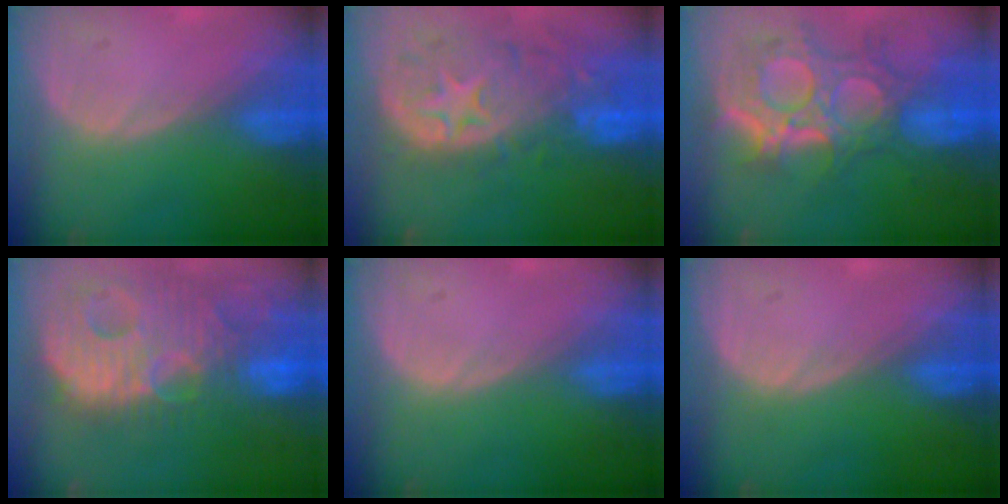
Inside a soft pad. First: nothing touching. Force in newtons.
{"total": 12.4, "press": 10.5, "slide": 6.7}
{"total": 11.9, "press": 10.7, "slide": 5.2}
{"total": 14.4, "press": 12.4, "slide": 7.3}
{"total": 0.0}
{"total": 0.0}